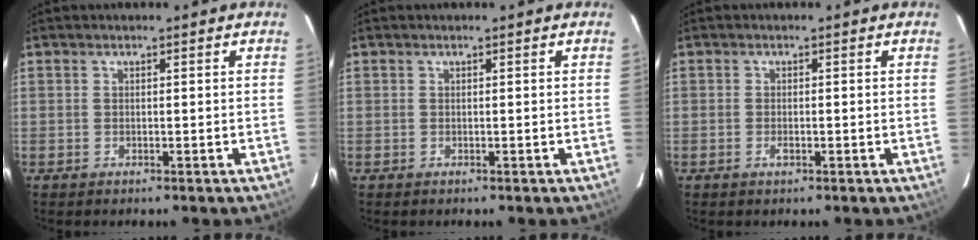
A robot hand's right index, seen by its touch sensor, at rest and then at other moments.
{"total": 0.0}
{"total": 1.3, "force": [-0.7, 0.6, 0.9], "torque": [-0.019, 0.000, -0.013]}